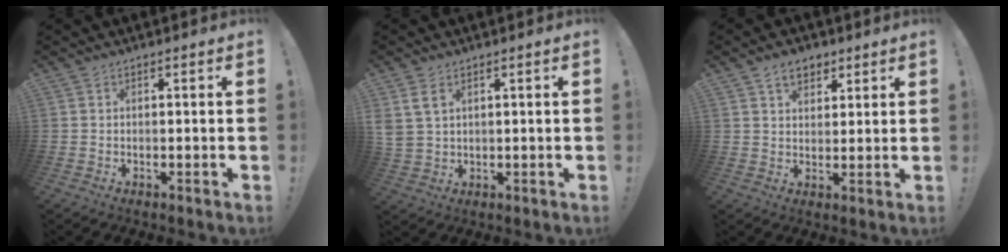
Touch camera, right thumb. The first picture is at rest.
{"total": 5.5, "force": [2.9, 3.3, 3.4], "torque": [-0.061, -0.010, 0.055]}
{"total": 6.2, "force": [3.7, 4.1, 2.8], "torque": [-0.032, -0.014, 0.065]}